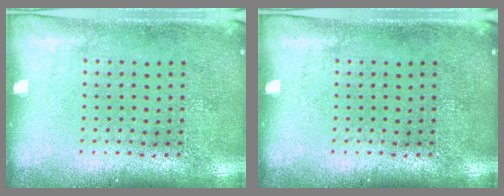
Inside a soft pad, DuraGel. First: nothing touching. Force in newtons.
{"total": 0.0}